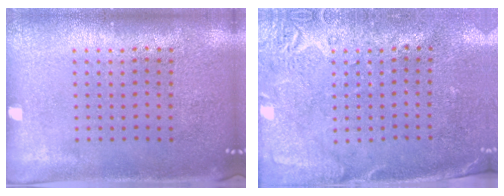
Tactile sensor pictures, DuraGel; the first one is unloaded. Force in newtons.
{"total": 2.7, "press": 2.2, "slide": 1.7}